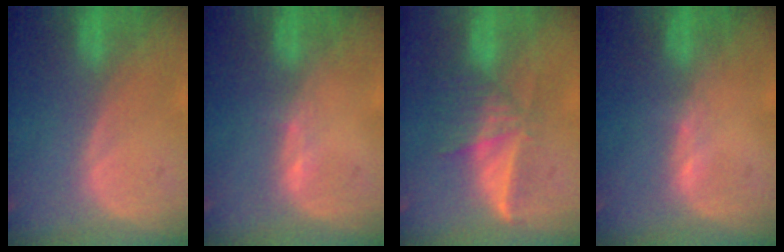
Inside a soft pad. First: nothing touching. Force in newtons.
{"total": 1.0, "press": 0.8, "slide": 0.5}
{"total": 6.0, "press": 5.6, "slide": 2.2}
{"total": 0.7, "press": 0.7, "slide": 0.2}